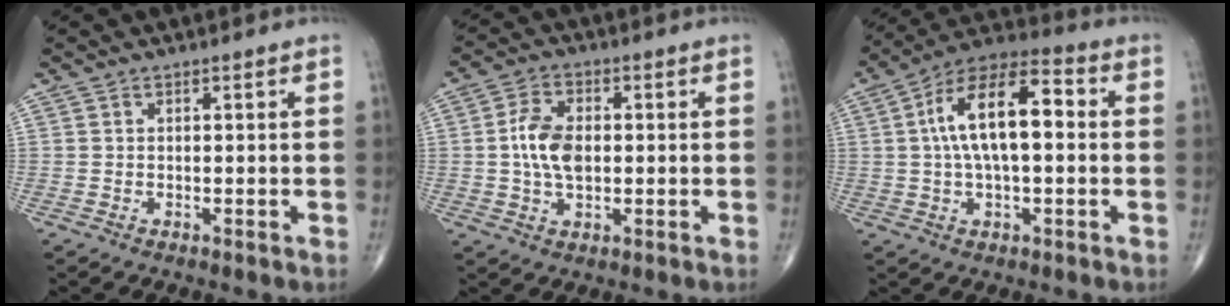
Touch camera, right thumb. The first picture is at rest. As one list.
[{"total": 7.8, "force": [0.1, 4.6, 6.3], "torque": [-0.115, 0.007, -0.001]}, {"total": 15.5, "force": [1.6, 7.0, 13.8], "torque": [-0.237, 0.038, 0.017]}]